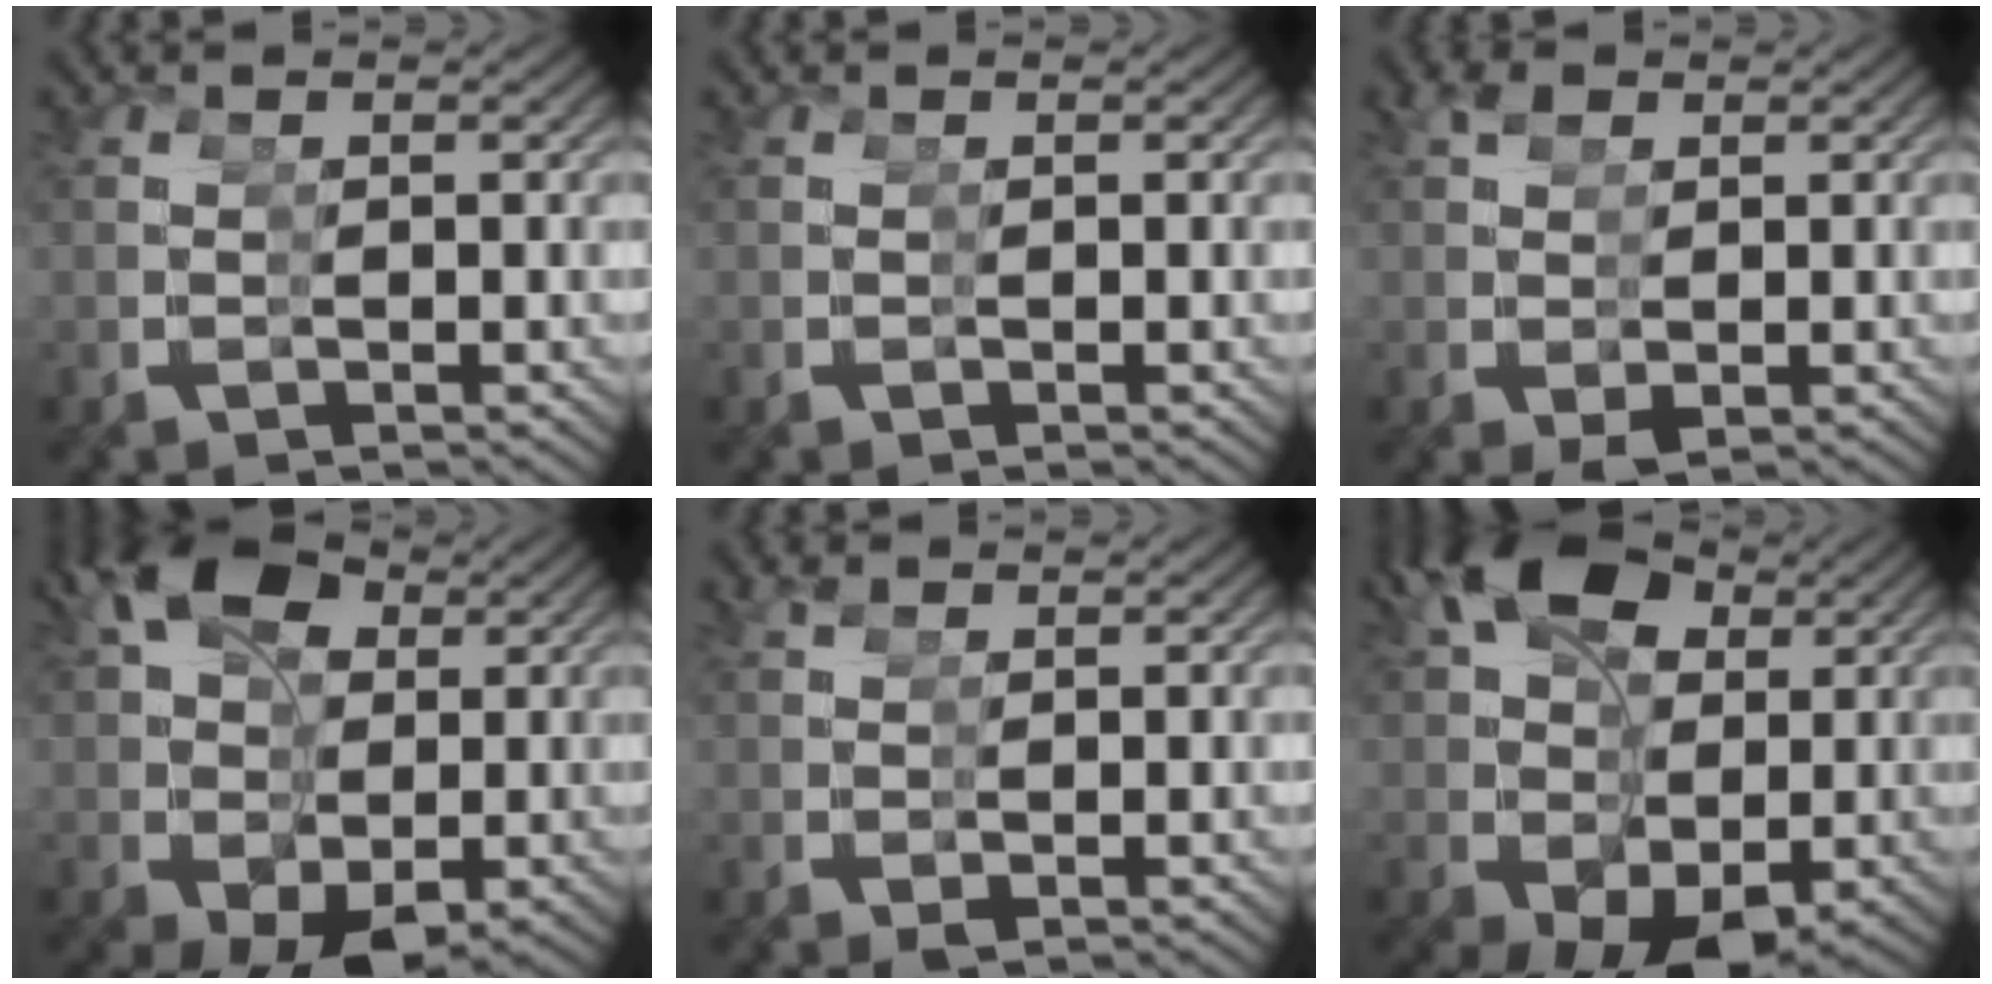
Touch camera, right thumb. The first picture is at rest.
{"total": 0.0}
{"total": 1.9, "force": [0.5, 1.6, 0.8], "torque": [-0.005, -0.010, 0.013]}
{"total": 12.9, "force": [0.7, 9.6, 8.5], "torque": [-0.146, -0.036, 0.022]}
{"total": 0.7, "force": [0.2, 0.6, 0.2], "torque": [0.001, -0.005, 0.007]}
{"total": 14.3, "force": [0.5, 10.5, 9.7], "torque": [-0.161, -0.041, 0.020]}